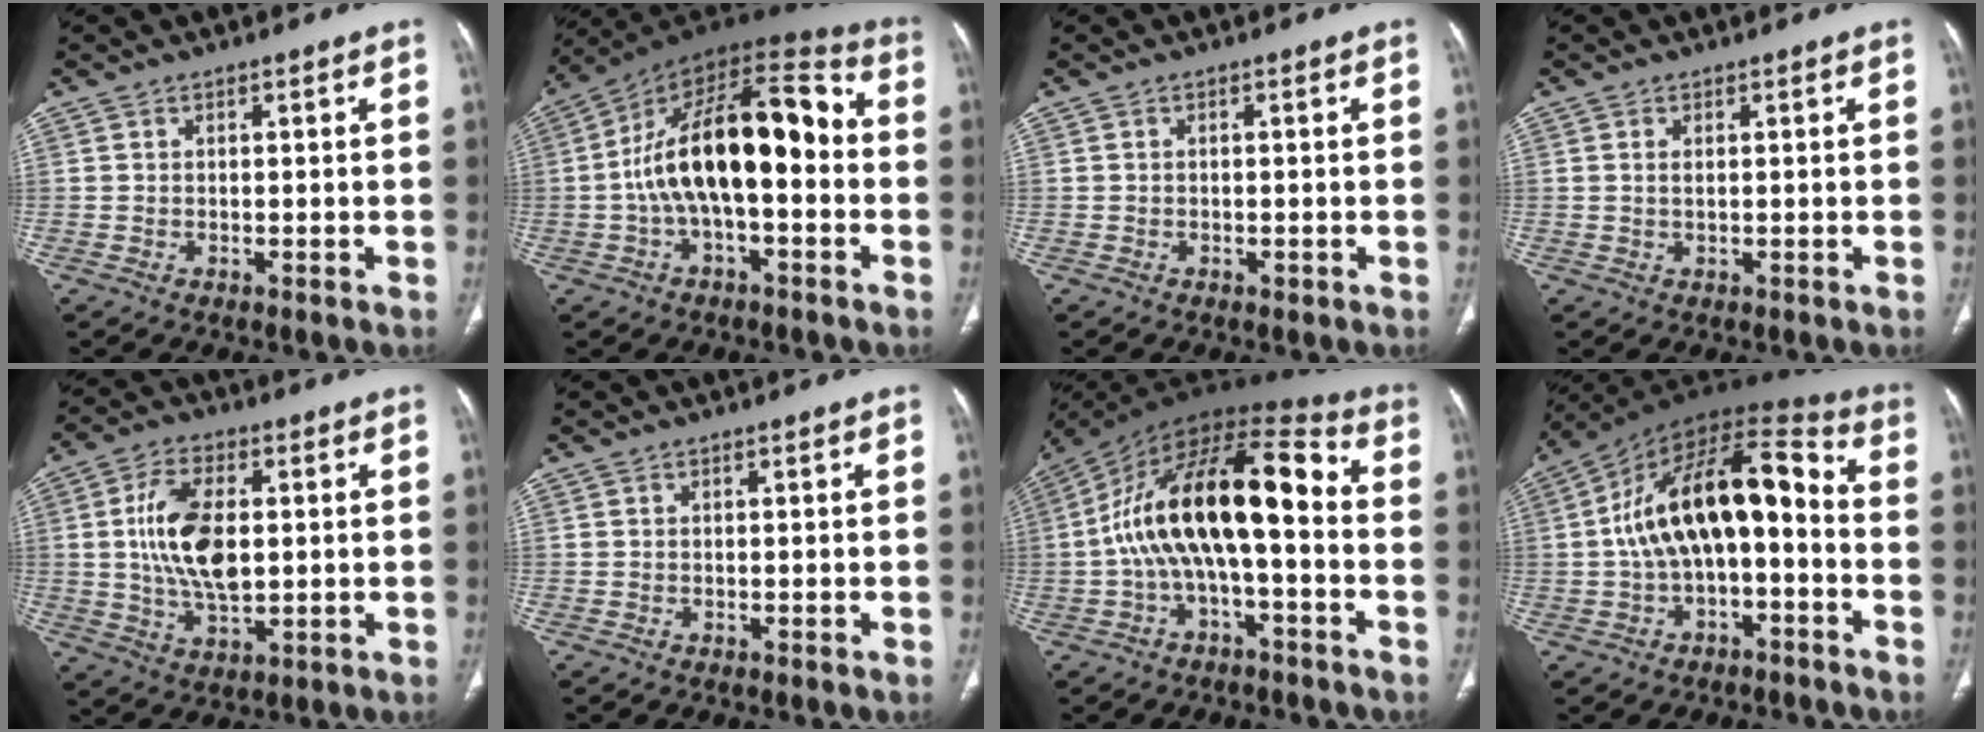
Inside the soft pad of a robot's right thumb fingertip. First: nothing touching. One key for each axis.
{"total": 20.7, "fx": -1.0, "fy": 9.5, "fz": 18.4, "tx": -0.294, "ty": 0.056, "tz": -0.021}
{"total": 0.7, "fx": -0.3, "fy": 0.4, "fz": 0.5, "tx": -0.009, "ty": -0.001, "tz": -0.004}
{"total": 1.1, "fx": 0.3, "fy": 0.4, "fz": 1.0, "tx": -0.023, "ty": 0.001, "tz": 0.009}
{"total": 14.1, "fx": 1.2, "fy": 7.2, "fz": 12.1, "tx": -0.231, "ty": 0.000, "tz": 0.024}
{"total": 0.0}
{"total": 19.1, "fx": -1.4, "fy": 7.8, "fz": 17.3, "tx": -0.298, "ty": 0.065, "tz": -0.028}
{"total": 18.3, "fx": -1.3, "fy": 9.1, "fz": 15.8, "tx": -0.260, "ty": 0.066, "tz": -0.025}